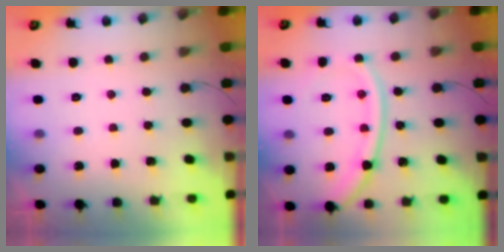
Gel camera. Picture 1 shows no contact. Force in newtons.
{"total": 14.0, "press": 13.9, "slide": 1.1}